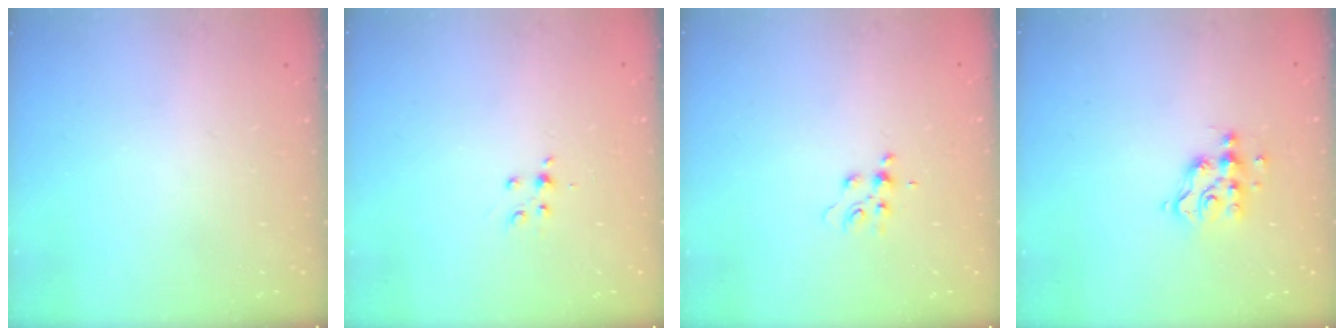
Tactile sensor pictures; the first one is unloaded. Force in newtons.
{"total": 3.8, "press": 3.6, "slide": 1.3}
{"total": 5.6, "press": 5.6, "slide": 0.6}
{"total": 7.5, "press": 7.5, "slide": 0.6}